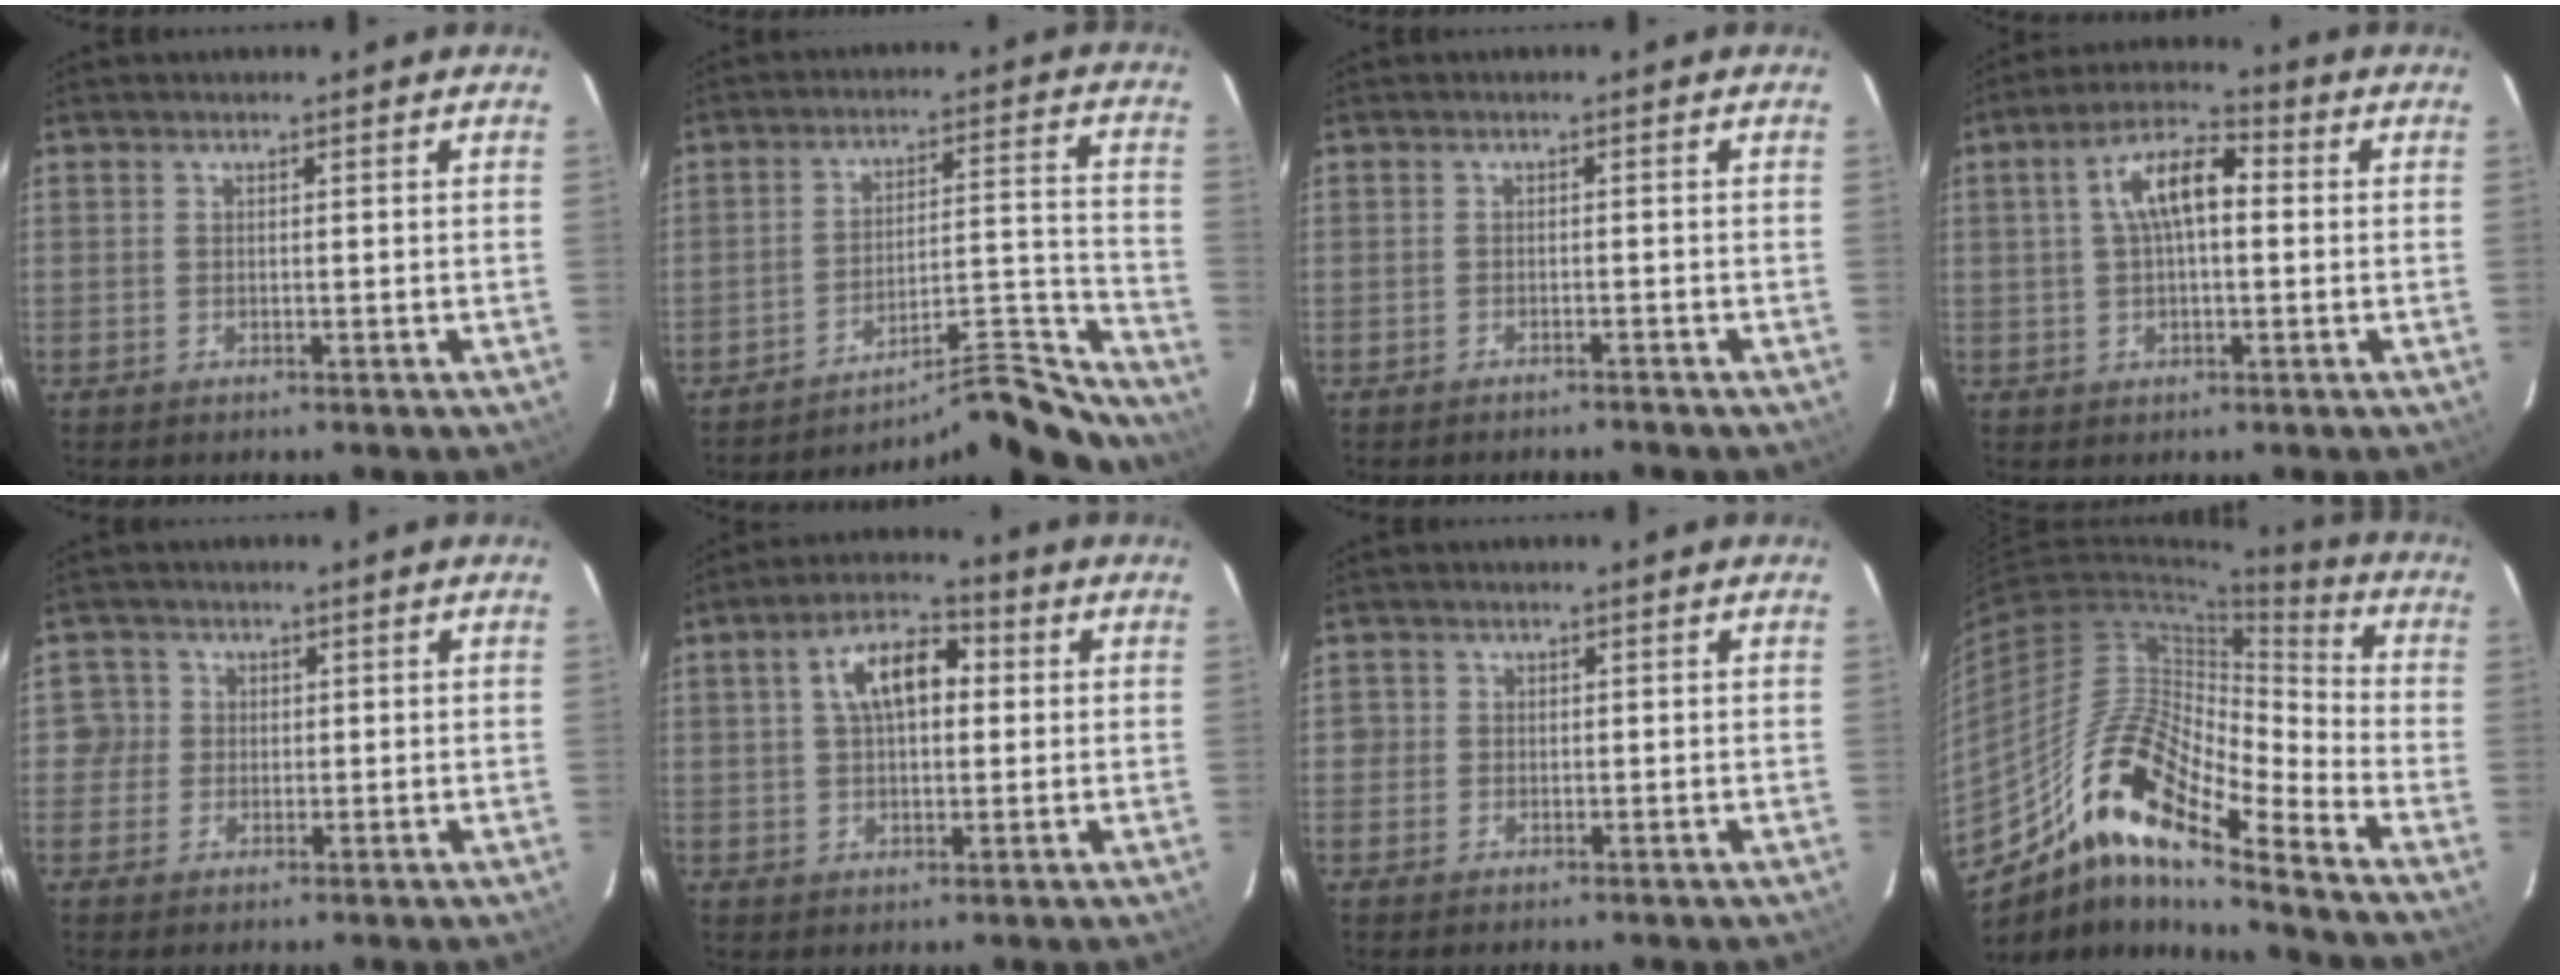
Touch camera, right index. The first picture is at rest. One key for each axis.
{"total": 19.0, "fx": -18.8, "fy": 0.0, "fz": 3.2, "tx": -0.033, "ty": 0.041, "tz": -0.267}
{"total": 1.8, "fx": -1.8, "fy": 0.1, "fz": 0.3, "tx": -0.014, "ty": 0.001, "tz": -0.024}
{"total": 9.0, "fx": 1.2, "fy": 3.9, "fz": 8.0, "tx": -0.153, "ty": 0.027, "tz": 0.019}
{"total": 3.2, "fx": 0.1, "fy": 3.2, "fz": 0.1, "tx": 0.018, "ty": 0.021, "tz": 0.001}
{"total": 9.1, "fx": 2.0, "fy": 4.8, "fz": 7.5, "tx": -0.134, "ty": 0.030, "tz": 0.031}
{"total": 1.4, "fx": -0.2, "fy": 1.4, "fz": 0.1, "tx": -0.001, "ty": 0.003, "tz": -0.005}
{"total": 16.8, "fx": -11.4, "fy": 3.4, "fz": 11.8, "tx": -0.201, "ty": 0.005, "tz": -0.227}